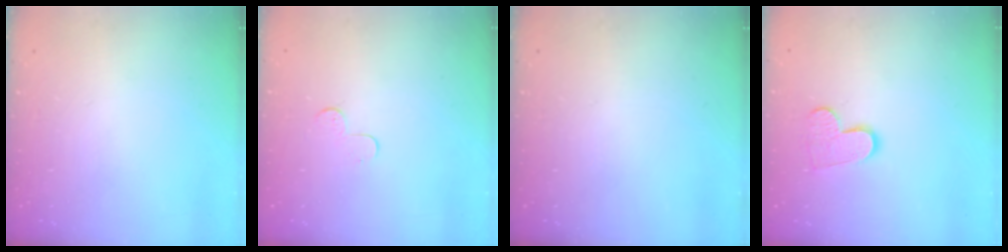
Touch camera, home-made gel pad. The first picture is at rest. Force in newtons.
{"total": 3.9, "press": 3.9, "slide": 0.4}
{"total": 0.0}
{"total": 8.9, "press": 8.9, "slide": 0.7}